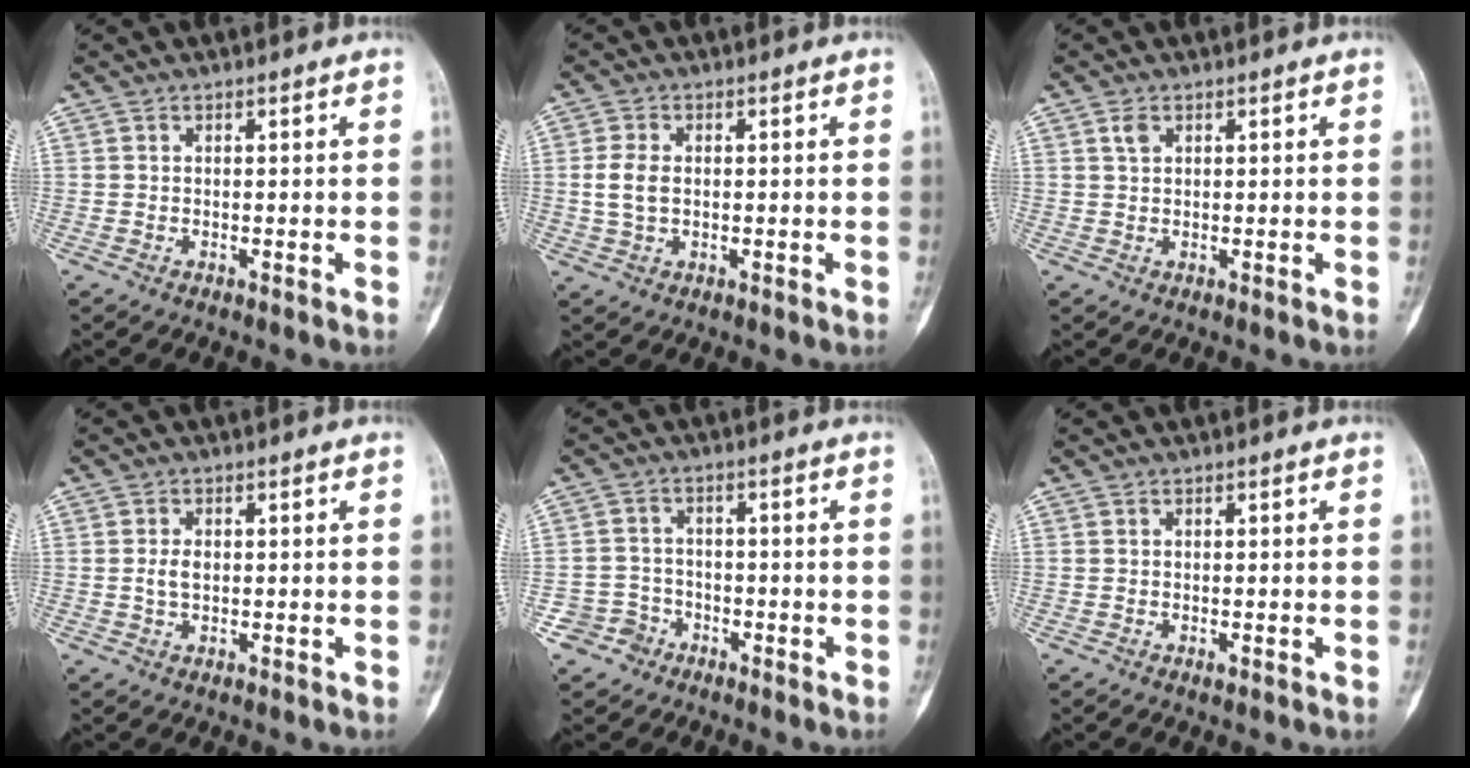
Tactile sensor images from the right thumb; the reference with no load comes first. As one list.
[{"total": 4.3, "force": [0.2, 2.8, 3.3], "torque": [-0.071, 0.004, 0.004]}, {"total": 1.6, "force": [0.8, 1.0, 1.0], "torque": [-0.018, 0.002, 0.017]}, {"total": 2.5, "force": [0.1, 1.5, 2.0], "torque": [-0.041, 0.002, 0.001]}, {"total": 4.7, "force": [-2.3, 4.1, -0.3], "torque": [0.035, 0.021, -0.042]}, {"total": 0.6, "force": [-0.2, 0.3, 0.5], "torque": [-0.006, -0.001, -0.003]}]